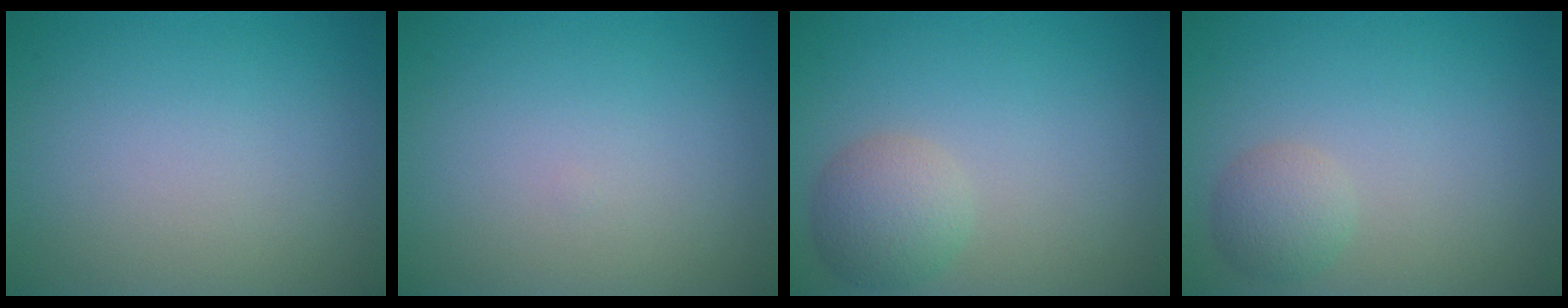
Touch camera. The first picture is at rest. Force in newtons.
{"total": 0.0}
{"total": 3.2, "press": 3.2, "slide": 0.1}
{"total": 2.1, "press": 2.1, "slide": 0.1}